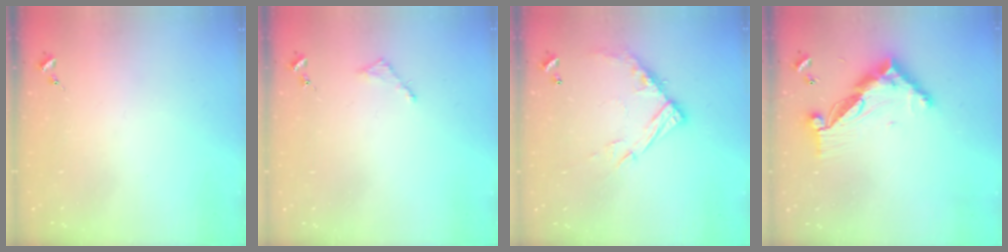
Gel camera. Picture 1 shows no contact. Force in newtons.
{"total": 2.8, "press": 2.7, "slide": 0.3}
{"total": 13.3, "press": 13.2, "slide": 1.2}
{"total": 13.7, "press": 13.6, "slide": 1.0}